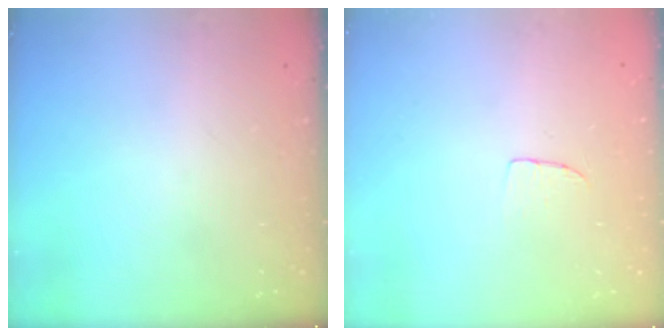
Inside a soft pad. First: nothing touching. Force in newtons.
{"total": 4.1, "press": 4.0, "slide": 0.2}